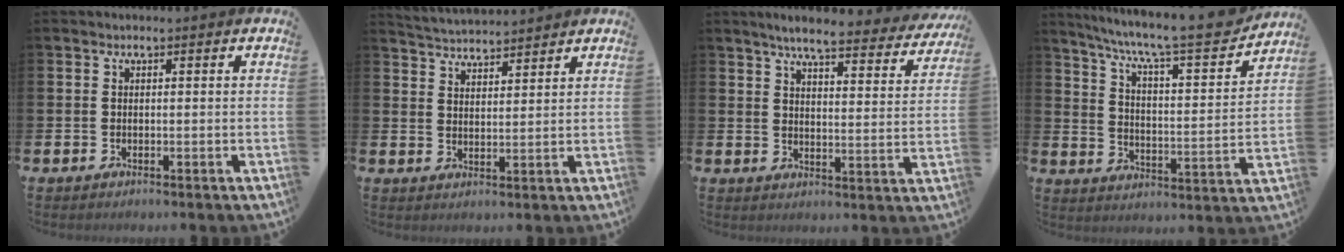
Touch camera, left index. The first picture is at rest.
{"total": 3.9, "force": [3.9, 0.2, -0.3], "torque": [-0.006, -0.025, 0.071]}
{"total": 5.8, "force": [5.2, 0.6, 2.4], "torque": [-0.055, -0.035, 0.083]}
{"total": 9.0, "force": [7.9, 0.9, 4.2], "torque": [-0.111, -0.055, 0.130]}